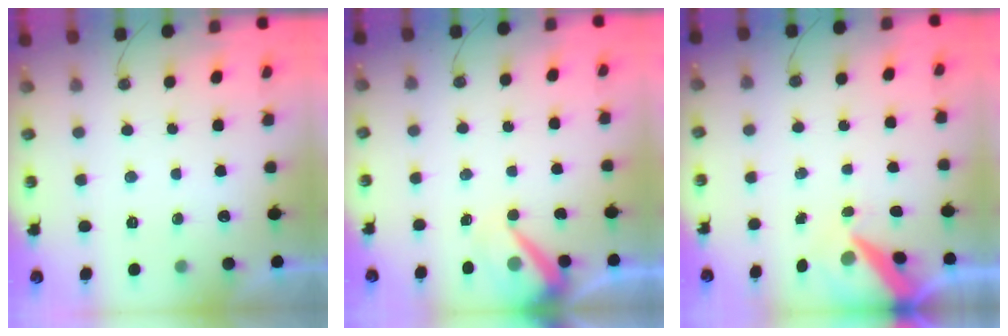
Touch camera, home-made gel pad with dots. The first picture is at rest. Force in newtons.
{"total": 7.8, "press": 7.7, "slide": 0.6}
{"total": 8.4, "press": 8.3, "slide": 1.2}